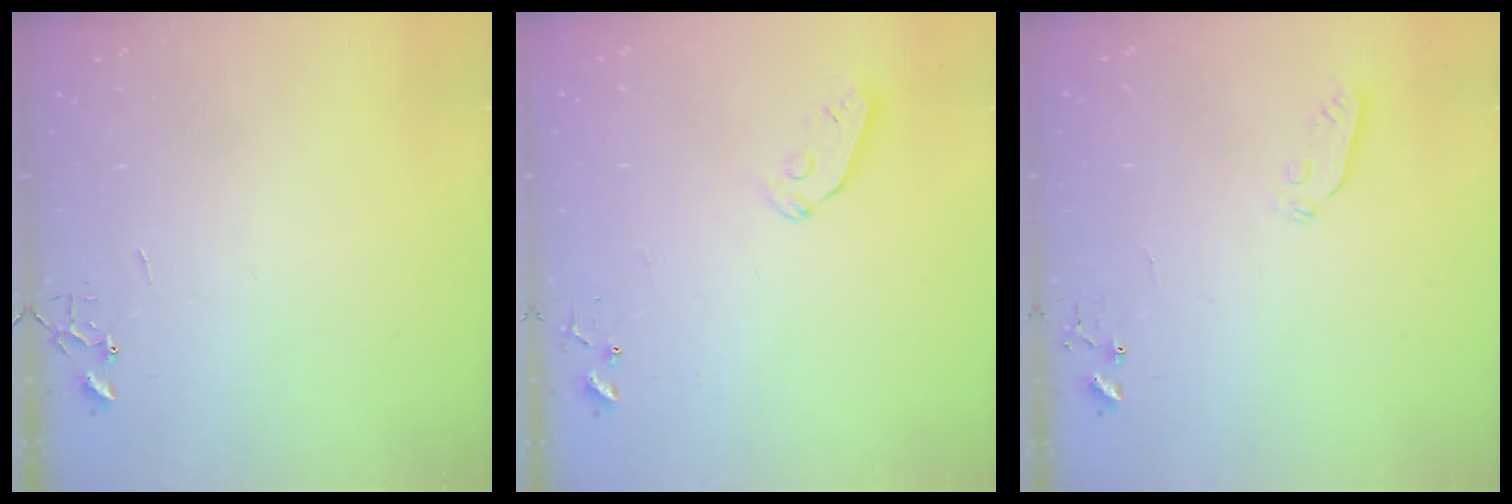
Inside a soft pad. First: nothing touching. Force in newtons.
{"total": 5.6, "press": 5.6, "slide": 0.7}
{"total": 3.6, "press": 3.6, "slide": 0.6}